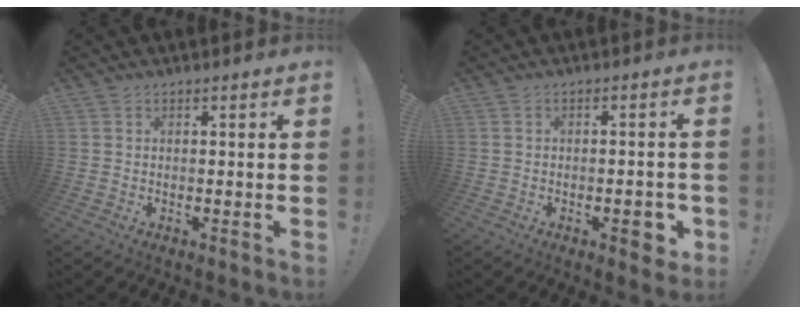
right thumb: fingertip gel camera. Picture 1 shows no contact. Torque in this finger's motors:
{"motor_torque": [0.58, 0.71, 0.54, -0.45, 0.00]}